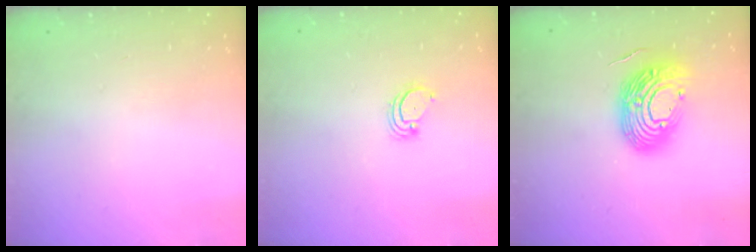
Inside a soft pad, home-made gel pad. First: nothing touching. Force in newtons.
{"total": 2.2, "press": 2.2, "slide": 0.3}
{"total": 15.7, "press": 15.7, "slide": 1.1}